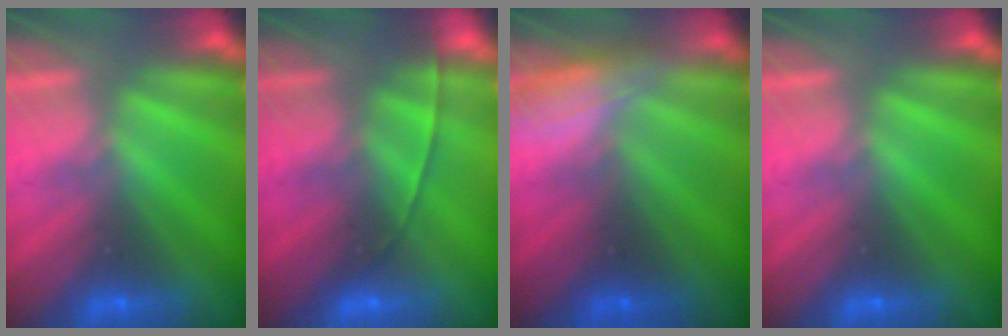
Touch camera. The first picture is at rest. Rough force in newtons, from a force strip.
{"total": 1.9}
{"total": 3.0}
{"total": 0.0}